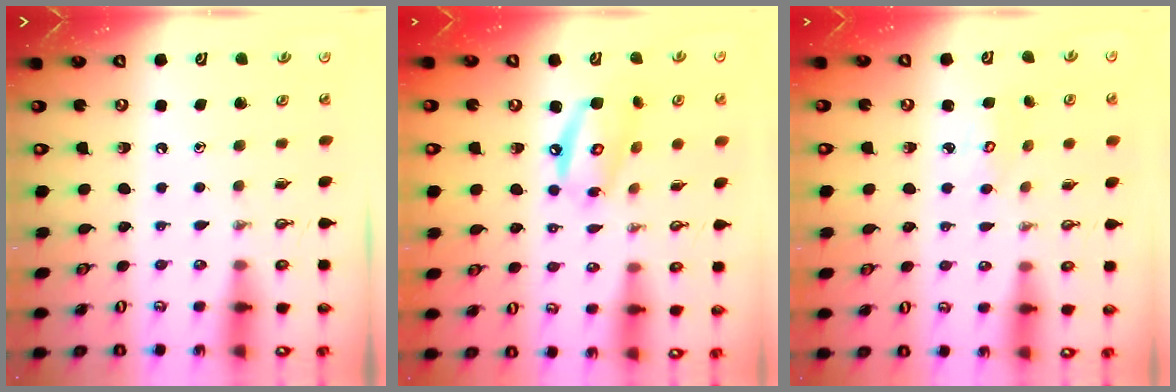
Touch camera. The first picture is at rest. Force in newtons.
{"total": 10.7, "press": 10.6, "slide": 1.1}
{"total": 2.7, "press": 2.7, "slide": 0.0}